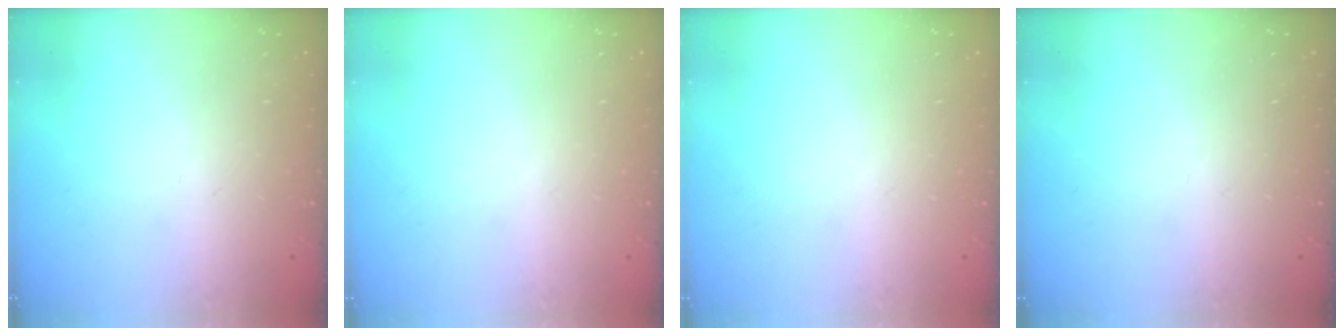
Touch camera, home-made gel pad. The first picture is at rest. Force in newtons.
{"total": 0.0}
{"total": 0.0}
{"total": 0.0}